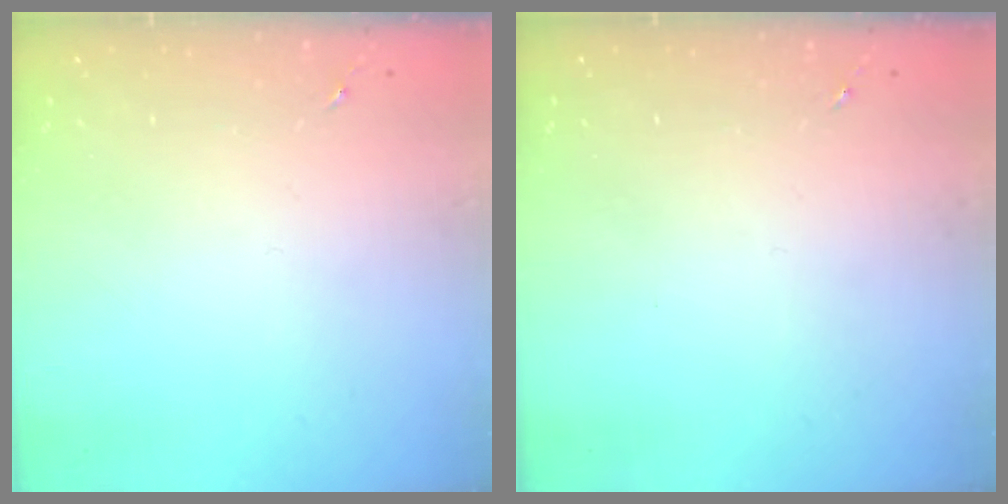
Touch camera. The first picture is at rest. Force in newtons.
{"total": 0.0}